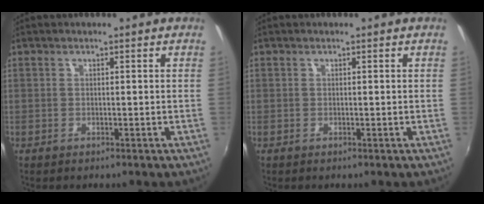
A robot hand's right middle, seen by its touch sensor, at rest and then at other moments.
{"total": 0.0}